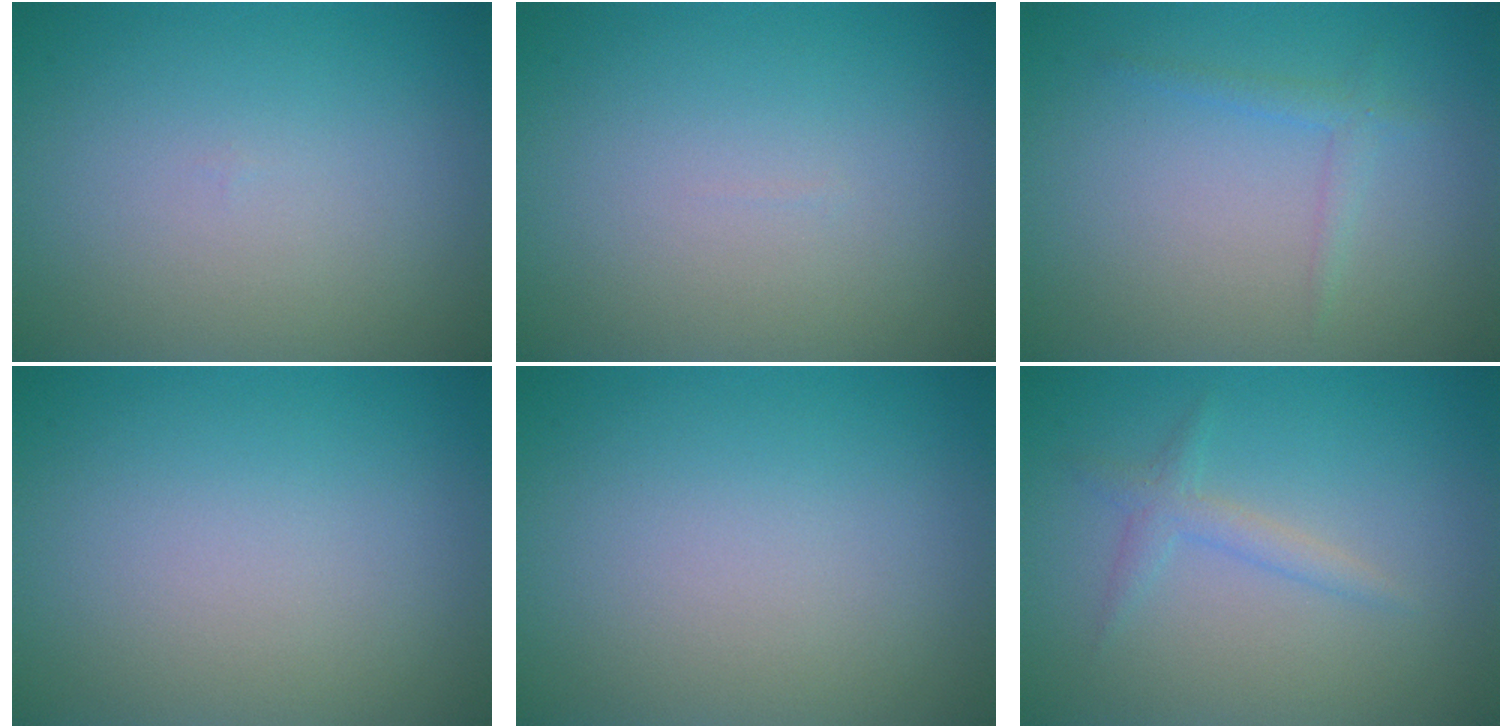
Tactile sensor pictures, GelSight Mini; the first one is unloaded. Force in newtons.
{"total": 0.0}
{"total": 1.2, "press": 1.2, "slide": 0.1}
{"total": 0.0}
{"total": 0.0}
{"total": 1.5, "press": 1.5, "slide": 0.1}